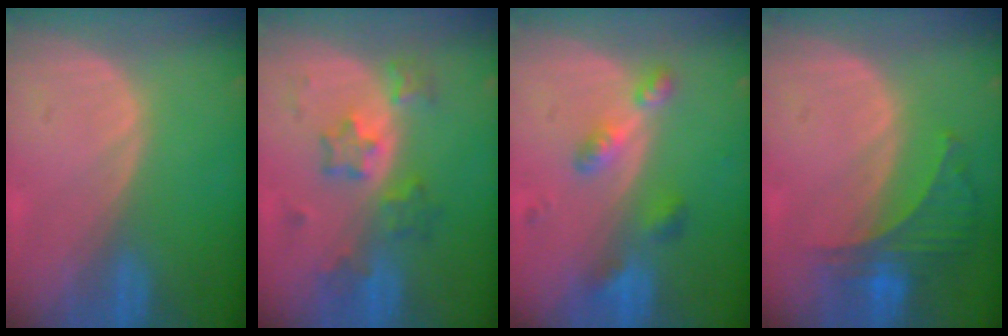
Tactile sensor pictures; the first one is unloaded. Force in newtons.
{"total": 6.1, "press": 5.9, "slide": 1.2}
{"total": 5.5, "press": 4.8, "slide": 2.6}
{"total": 6.3, "press": 5.9, "slide": 2.3}